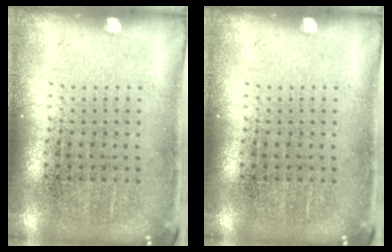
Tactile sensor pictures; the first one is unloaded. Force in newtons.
{"total": 0.0}